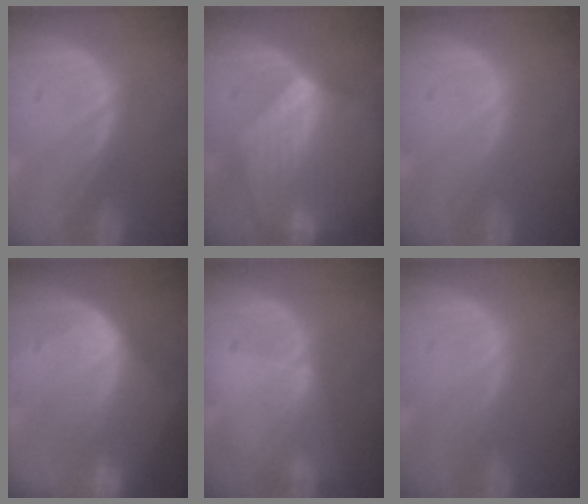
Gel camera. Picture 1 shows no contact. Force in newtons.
{"total": 7.0, "press": 6.7, "slide": 1.8}
{"total": 0.0}
{"total": 7.5, "press": 7.2, "slide": 2.1}
{"total": 1.4, "press": 1.1, "slide": 0.8}
{"total": 0.0}